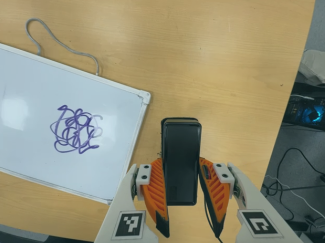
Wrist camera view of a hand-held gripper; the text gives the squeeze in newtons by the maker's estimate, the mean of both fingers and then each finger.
{"total": 4.2, "left": 2.6, "right": 5.7}